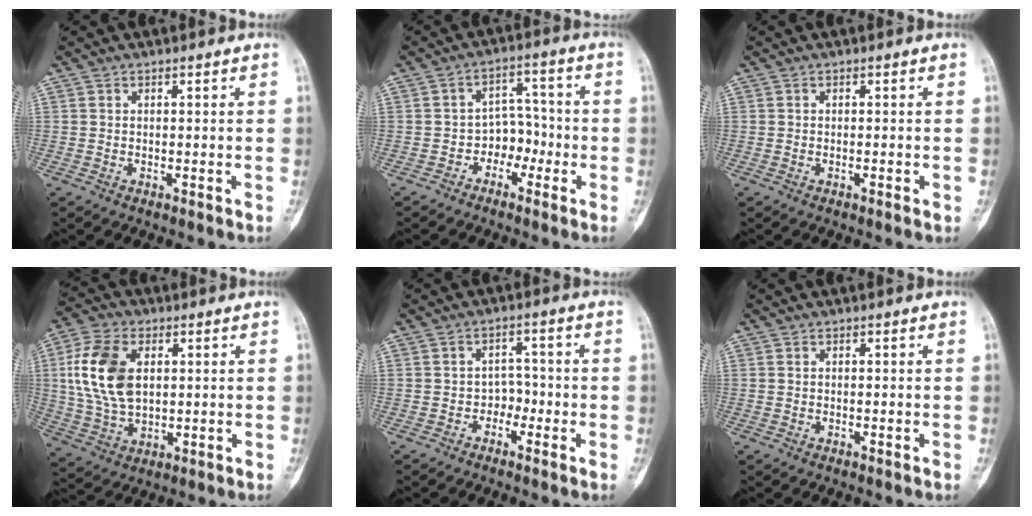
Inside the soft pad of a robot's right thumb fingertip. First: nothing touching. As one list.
[{"total": 5.9, "force": [-2.6, 4.5, 2.7], "torque": [-0.004, 0.037, -0.053]}, {"total": 0.8, "force": [-0.3, 0.2, 0.7], "torque": [-0.013, -0.001, -0.004]}, {"total": 13.6, "force": [2.4, 8.6, 10.3], "torque": [-0.204, 0.001, 0.048]}, {"total": 3.2, "force": [-1.6, 2.4, 1.3], "torque": [0.005, 0.020, -0.034]}, {"total": 0.0}]